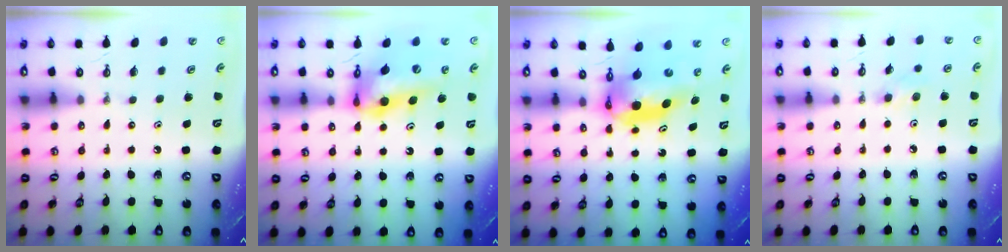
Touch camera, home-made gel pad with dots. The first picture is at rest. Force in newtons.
{"total": 14.7, "press": 13.8, "slide": 5.0}
{"total": 6.2, "press": 6.2, "slide": 0.5}
{"total": 8.3, "press": 7.1, "slide": 4.2}